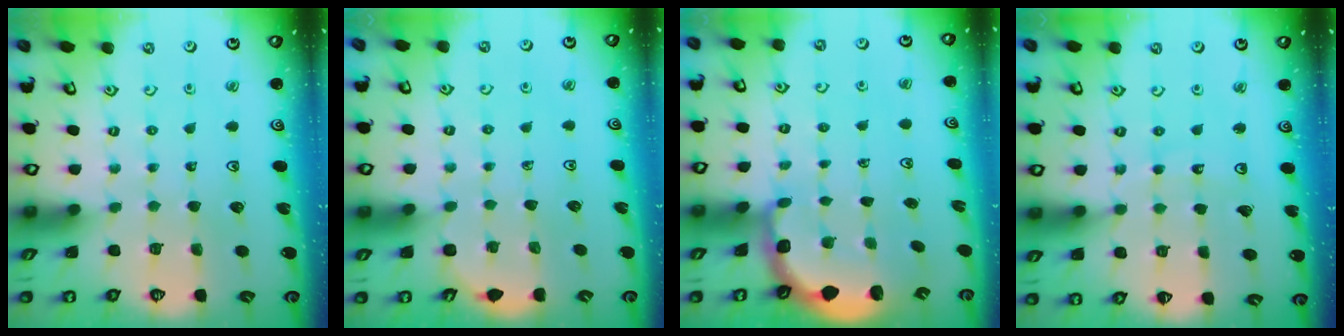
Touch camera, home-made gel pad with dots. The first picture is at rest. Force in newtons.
{"total": 2.6, "press": 2.4, "slide": 1.0}
{"total": 2.1, "press": 2.0, "slide": 0.6}
{"total": 6.8, "press": 6.7, "slide": 0.9}